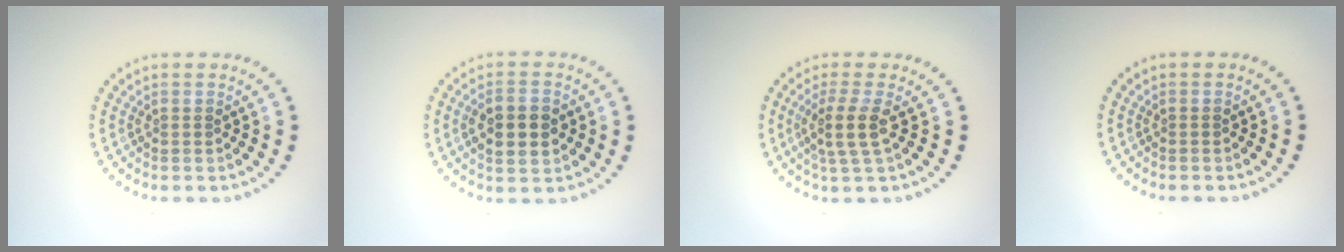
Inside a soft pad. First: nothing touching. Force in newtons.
{"total": 3.5, "press": 3.5, "slide": 0.2}
{"total": 2.8, "press": 2.3, "slide": 1.6}
{"total": 0.0}